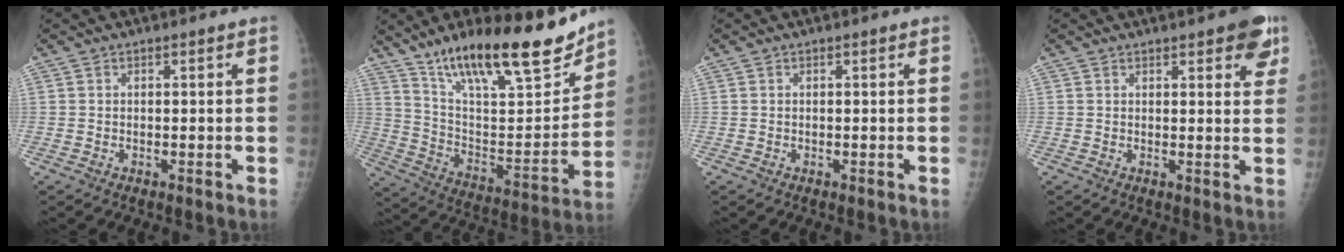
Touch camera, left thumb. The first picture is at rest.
{"total": 26.2, "force": [18.6, 7.5, 16.9], "torque": [-0.236, -0.071, 0.311]}
{"total": 0.0}
{"total": 6.9, "force": [4.0, 2.5, 5.1], "torque": [-0.039, -0.014, 0.044]}